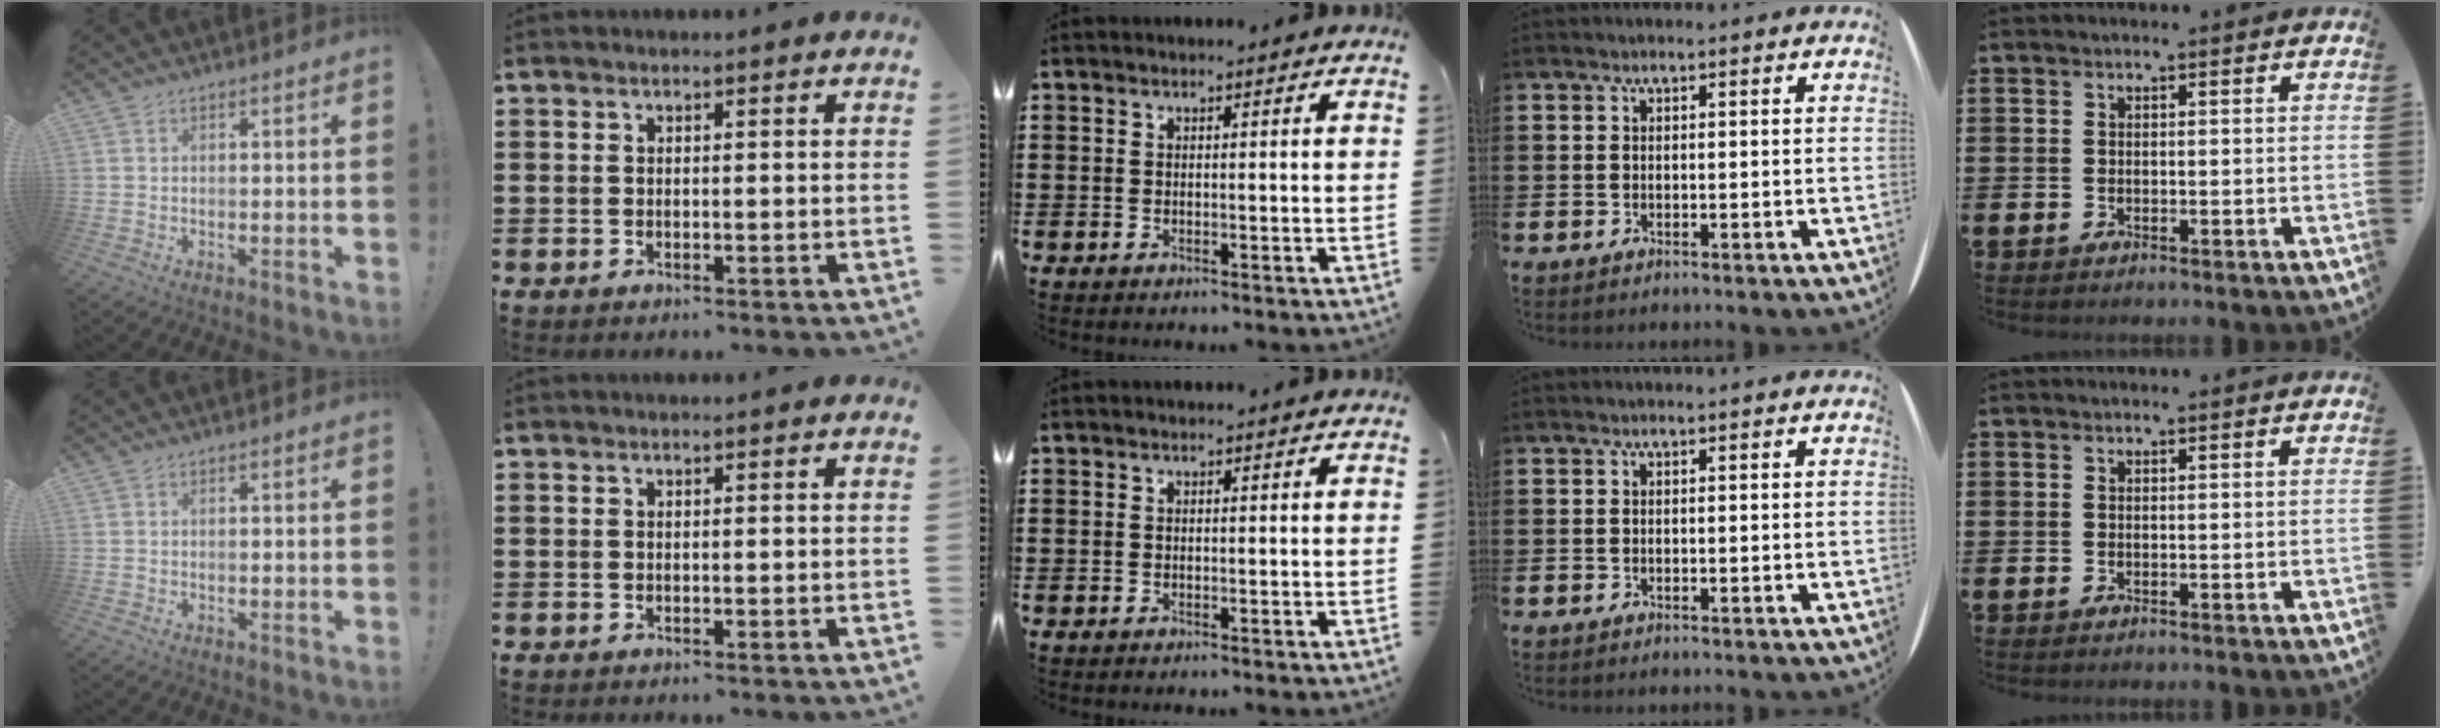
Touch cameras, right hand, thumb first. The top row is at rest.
{}